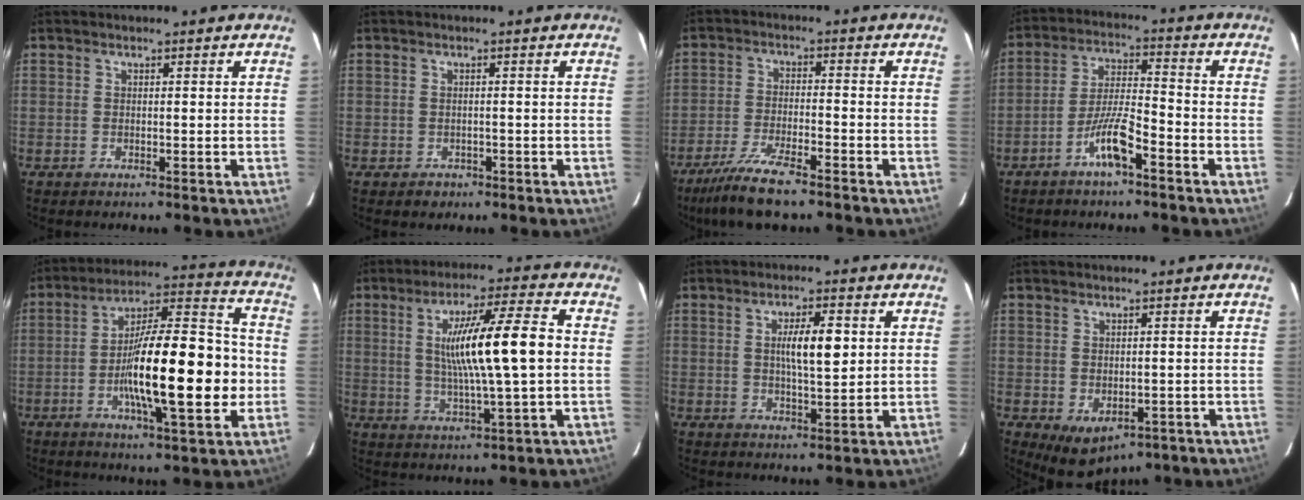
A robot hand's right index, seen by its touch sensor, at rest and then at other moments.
{"total": 1.6, "force": [-1.0, 1.3, 0.3], "torque": [-0.006, 0.003, -0.010]}
{"total": 9.0, "force": [-7.0, 0.9, 5.7], "torque": [-0.106, -0.025, -0.124]}
{"total": 7.6, "force": [-4.5, 1.0, 6.1], "torque": [-0.123, 0.007, -0.085]}
{"total": 19.5, "force": [-3.6, 3.2, 18.9], "torque": [-0.315, 0.010, -0.058]}
{"total": 13.5, "force": [0.9, 0.3, 13.4], "torque": [-0.234, 0.008, 0.017]}
{"total": 6.4, "force": [1.2, 1.3, 6.2], "torque": [-0.106, 0.005, 0.023]}
{"total": 6.1, "force": [-2.9, 3.8, 3.8], "torque": [-0.060, -0.009, -0.030]}